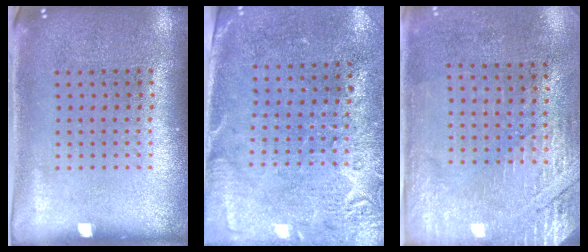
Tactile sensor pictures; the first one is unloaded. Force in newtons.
{"total": 2.7, "press": 2.3, "slide": 1.4}
{"total": 2.8, "press": 2.5, "slide": 1.4}